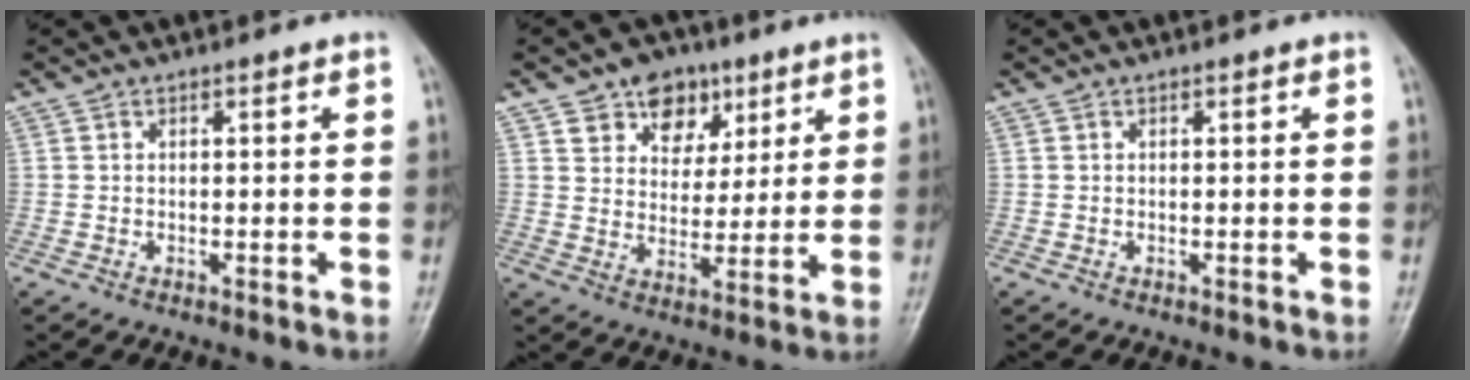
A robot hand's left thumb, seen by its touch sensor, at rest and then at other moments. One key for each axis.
{"total": 9.7, "fx": 5.5, "fy": 7.0, "fz": 3.8, "tx": -0.021, "ty": -0.022, "tz": 0.090}
{"total": 0.0}